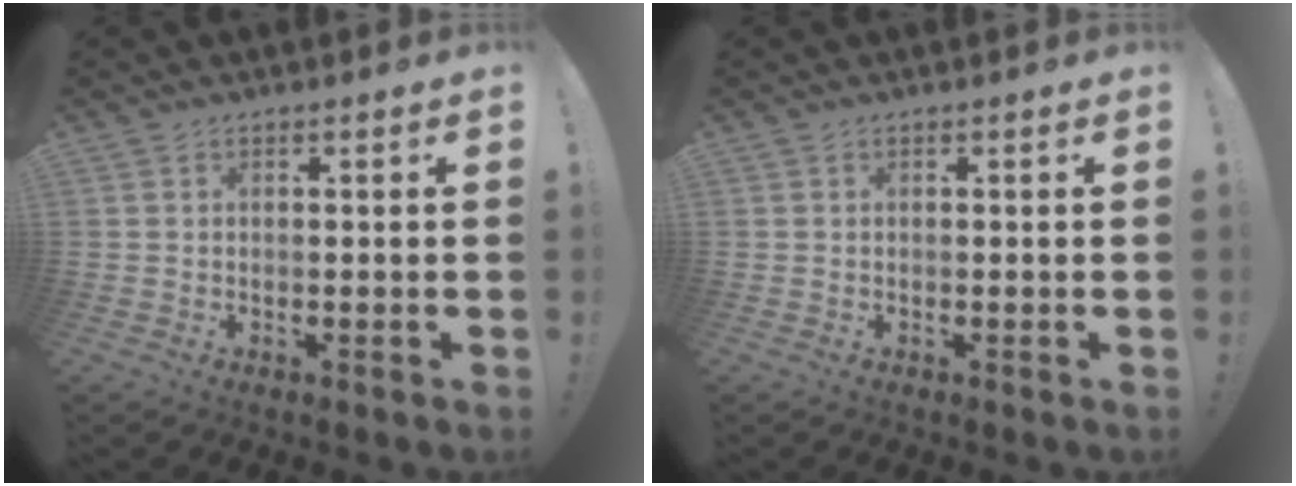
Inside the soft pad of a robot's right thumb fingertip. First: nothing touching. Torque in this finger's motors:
{"motor_torque": [-0.04, 0.04, 0.03, -0.03, 0.01]}